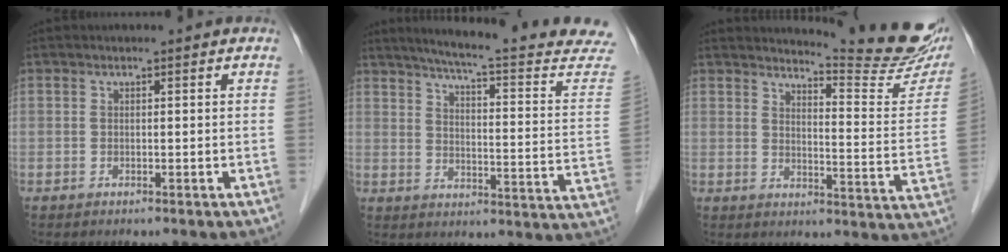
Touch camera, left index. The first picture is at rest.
{"total": 22.5, "force": [20.0, 0.2, 10.4], "torque": [-0.144, -0.062, 0.242]}
{"total": 14.9, "force": [14.2, -0.2, 4.6], "torque": [-0.063, -0.091, 0.163]}